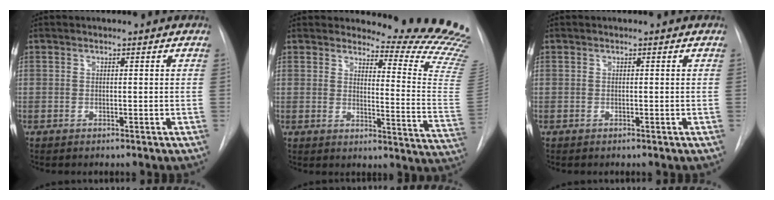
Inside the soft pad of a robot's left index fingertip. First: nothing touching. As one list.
[{"total": 13.8, "force": [13.5, -1.4, 2.4], "torque": [-0.020, -0.170, 0.130]}, {"total": 1.7, "force": [-1.7, -0.2, -0.3], "torque": [0.005, -0.005, -0.027]}]